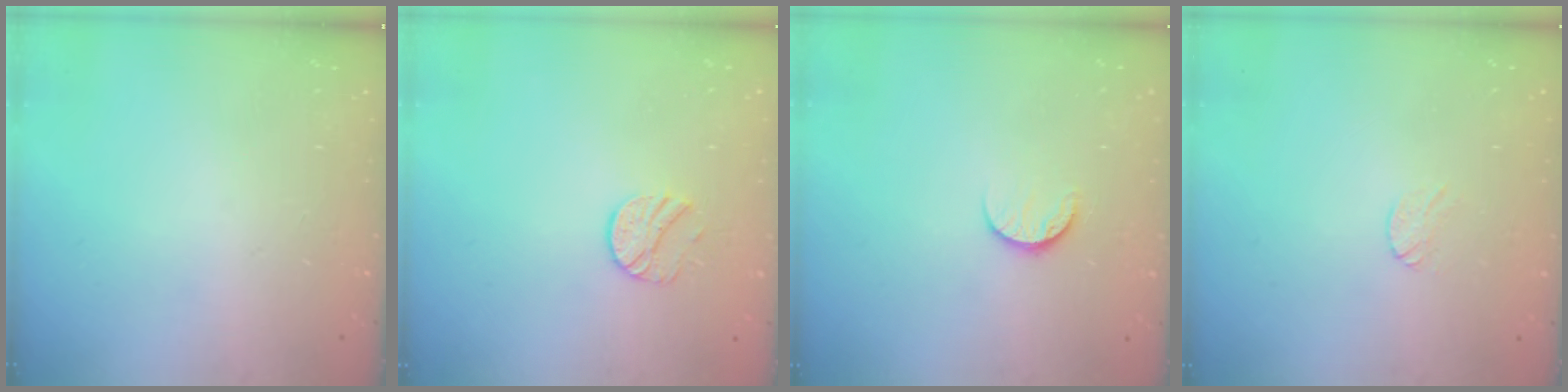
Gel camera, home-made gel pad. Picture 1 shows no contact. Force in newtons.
{"total": 8.4, "press": 8.4, "slide": 0.6}
{"total": 7.4, "press": 7.3, "slide": 0.7}
{"total": 4.5, "press": 4.4, "slide": 0.5}